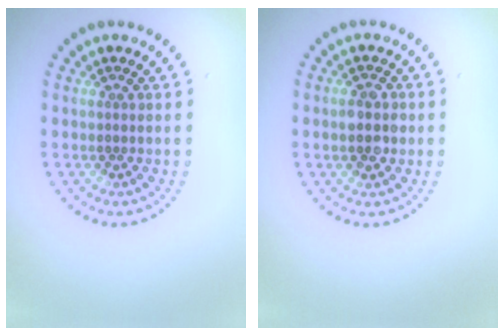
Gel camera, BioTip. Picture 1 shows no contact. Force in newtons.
{"total": 2.8, "press": 2.8, "slide": 0.3}